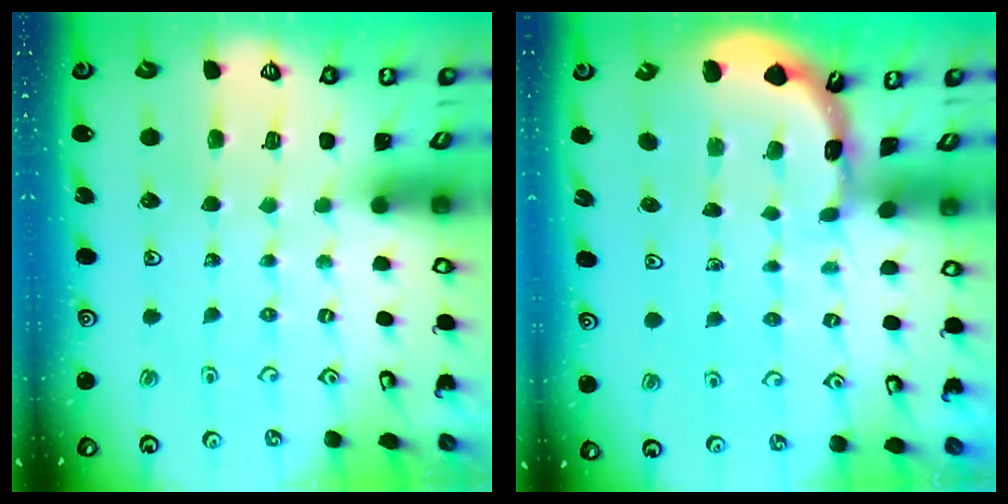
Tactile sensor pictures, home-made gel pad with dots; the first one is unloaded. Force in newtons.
{"total": 1.7, "press": 1.7, "slide": 0.1}